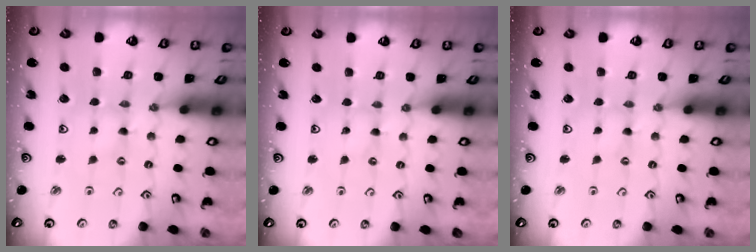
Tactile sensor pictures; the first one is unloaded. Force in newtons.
{"total": 0.0}
{"total": 0.6, "press": 0.5, "slide": 0.1}